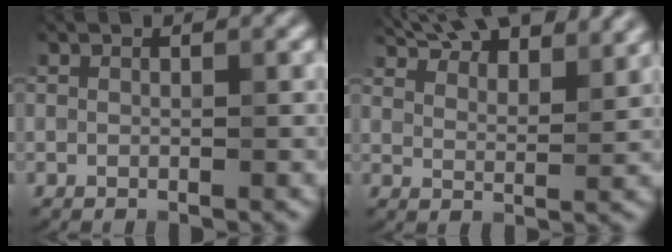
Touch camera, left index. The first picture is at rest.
{"total": 11.0, "force": [9.0, 3.3, 5.4], "torque": [-0.075, 0.021, 0.103]}